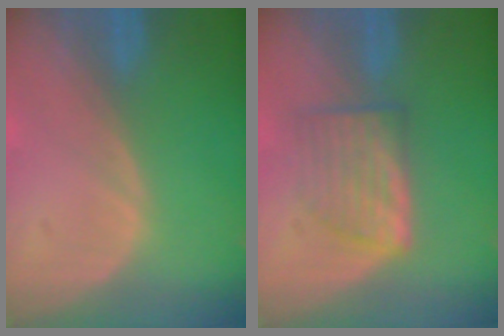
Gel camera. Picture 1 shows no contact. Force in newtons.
{"total": 5.7, "press": 5.6, "slide": 1.2}